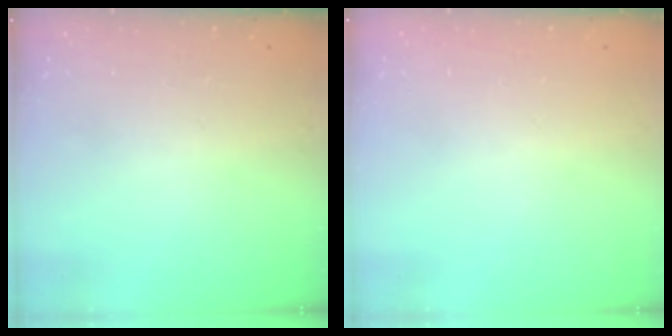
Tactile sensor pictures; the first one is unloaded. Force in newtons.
{"total": 0.0}